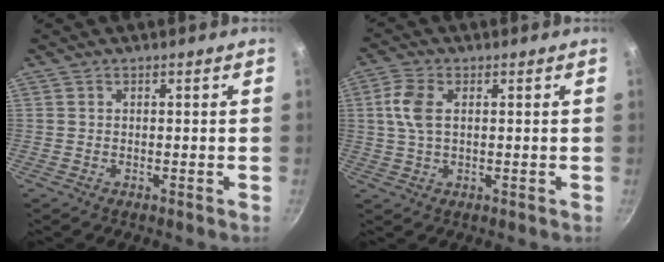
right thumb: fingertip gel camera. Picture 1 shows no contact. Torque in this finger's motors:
{"motor_torque": [-0.40, 0.57, 0.56, 0.44, 0.06]}